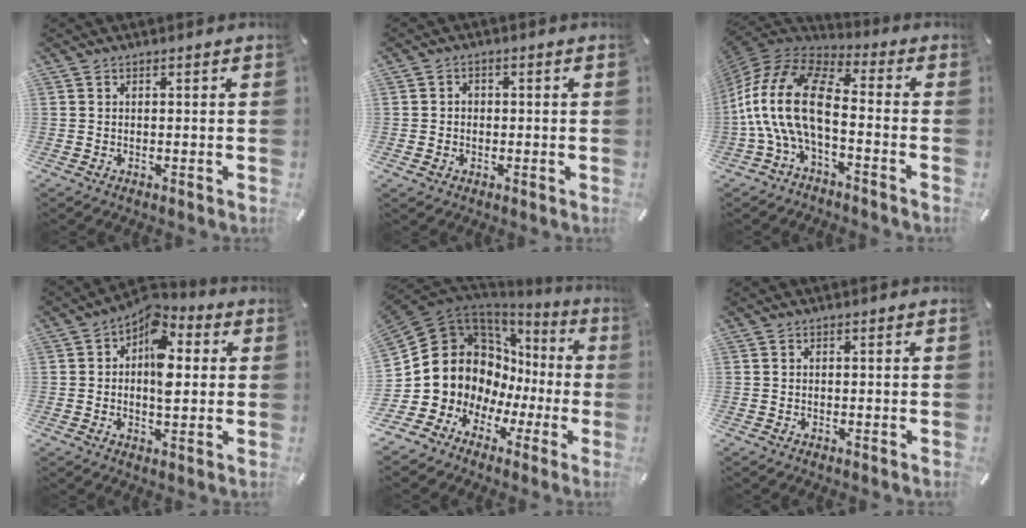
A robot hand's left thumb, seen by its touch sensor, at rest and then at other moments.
{"total": 2.5, "force": [-0.5, 2.2, 1.0], "torque": [-0.011, 0.004, -0.014]}
{"total": 16.3, "force": [-3.6, 8.1, 13.7], "torque": [-0.295, 0.011, -0.068]}
{"total": 11.3, "force": [2.5, 6.7, 8.8], "torque": [-0.141, -0.022, 0.040]}
{"total": 15.1, "force": [2.2, 13.6, 6.0], "torque": [-0.132, -0.044, 0.060]}
{"total": 0.0}